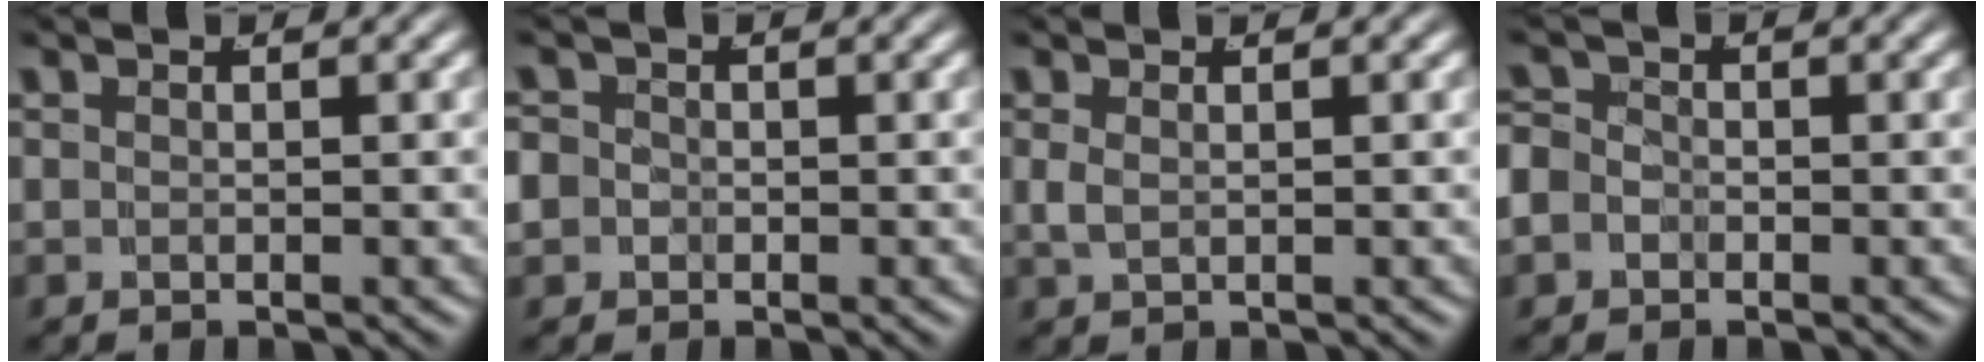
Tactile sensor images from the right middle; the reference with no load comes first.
{"total": 3.6, "force": [-0.7, 3.4, 1.0], "torque": [-0.037, -0.012, -0.014]}
{"total": 0.9, "force": [0.3, 0.2, 0.8], "torque": [-0.017, -0.005, 0.014]}
{"total": 3.5, "force": [-1.1, 3.1, 1.1], "torque": [-0.039, -0.016, -0.019]}